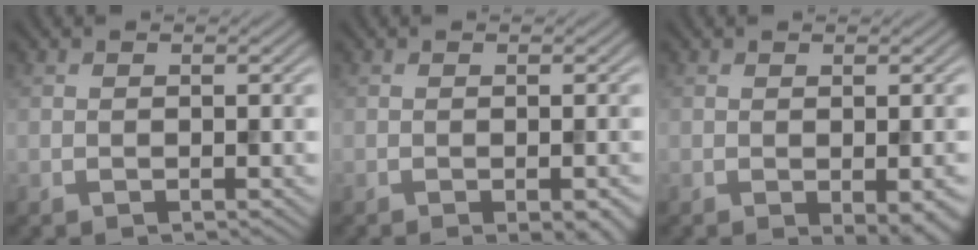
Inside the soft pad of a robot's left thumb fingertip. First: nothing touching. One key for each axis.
{"total": 3.2, "fx": -1.6, "fy": 0.9, "fz": 2.6, "tx": -0.029, "ty": -0.002, "tz": -0.017}
{"total": 3.8, "fx": -1.5, "fy": 1.1, "fz": 3.3, "tx": -0.048, "ty": -0.009, "tz": -0.012}